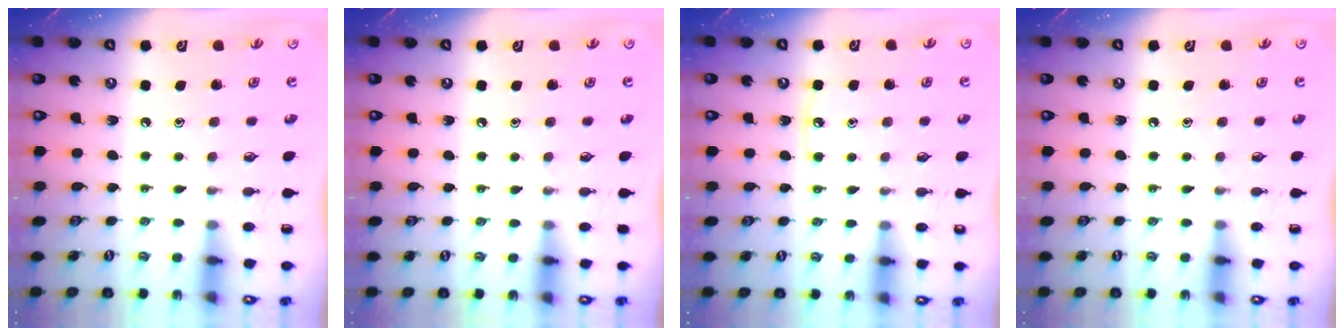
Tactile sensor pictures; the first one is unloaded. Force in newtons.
{"total": 2.8, "press": 2.8, "slide": 0.5}
{"total": 3.2, "press": 3.1, "slide": 0.4}
{"total": 0.0}